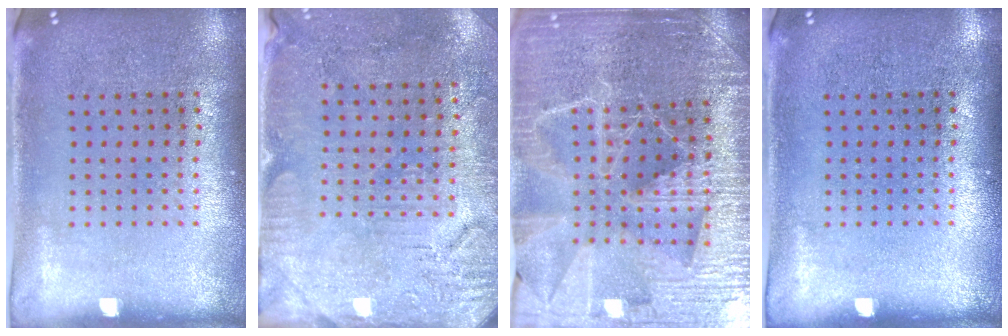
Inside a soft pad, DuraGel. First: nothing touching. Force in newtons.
{"total": 3.0, "press": 2.7, "slide": 1.2}
{"total": 4.8, "press": 4.5, "slide": 1.7}
{"total": 0.0}